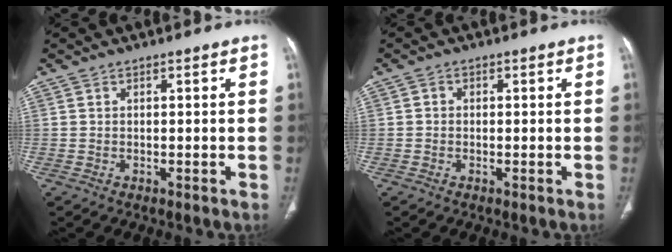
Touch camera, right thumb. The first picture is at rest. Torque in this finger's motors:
{"motor_torque": [-0.06, 0.23, 0.34, -0.06, -0.04]}